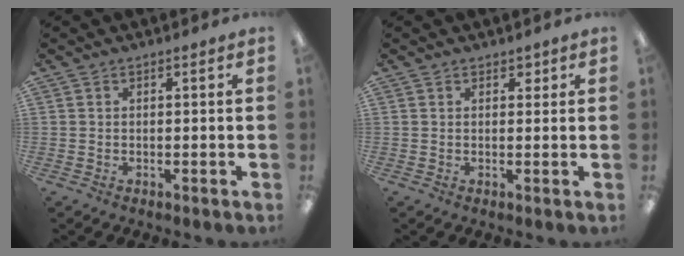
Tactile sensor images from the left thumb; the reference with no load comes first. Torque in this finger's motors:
{"motor_torque": [0.11, 0.00, 0.48, -0.21, -0.02]}